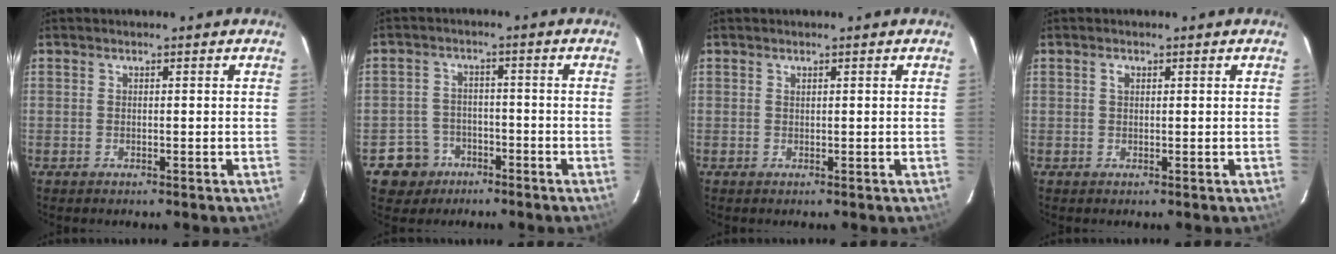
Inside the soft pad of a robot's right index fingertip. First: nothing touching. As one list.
[{"total": 6.4, "force": [-3.6, 5.3, 0.4], "torque": [-0.026, 0.024, -0.055]}, {"total": 0.0}, {"total": 0.9, "force": [0.3, 0.6, 0.6], "torque": [-0.012, 0.004, 0.006]}]